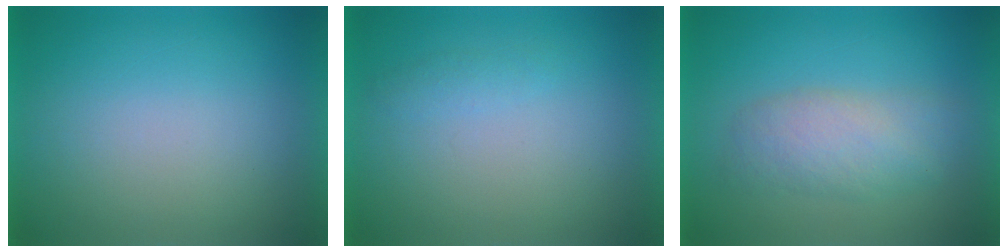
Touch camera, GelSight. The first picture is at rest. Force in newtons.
{"total": 1.3}
{"total": 4.2}